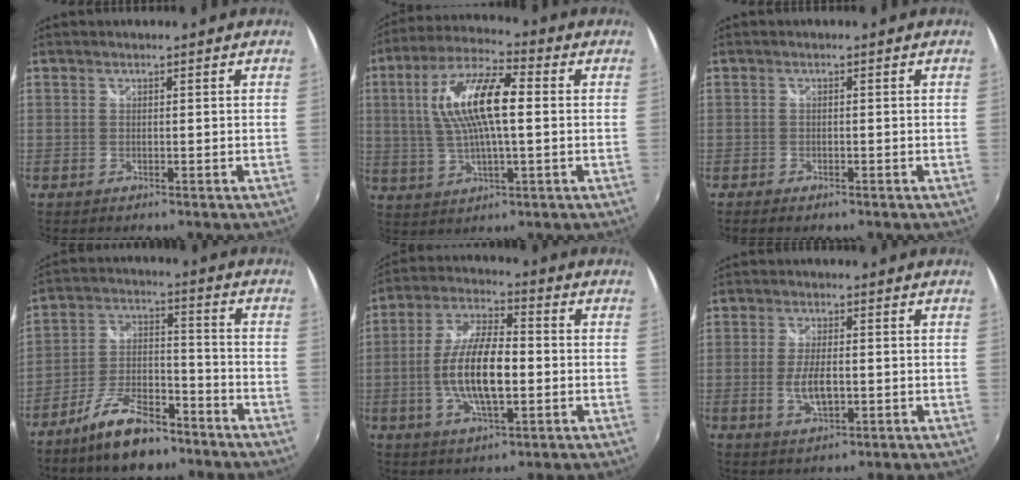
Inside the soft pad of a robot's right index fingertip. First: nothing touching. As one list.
[{"total": 13.8, "force": [1.8, 4.2, 13.0], "torque": [-0.252, 0.016, 0.032]}, {"total": 1.6, "force": [-1.2, 0.7, 0.7], "torque": [-0.018, -0.008, -0.023]}, {"total": 12.5, "force": [-9.1, 4.7, 7.2], "torque": [-0.142, 0.011, -0.154]}, {"total": 13.1, "force": [-2.0, 4.6, 12.1], "torque": [-0.245, 0.003, -0.037]}, {"total": 5.5, "force": [-1.0, 2.2, 4.9], "torque": [-0.100, -0.006, -0.017]}]